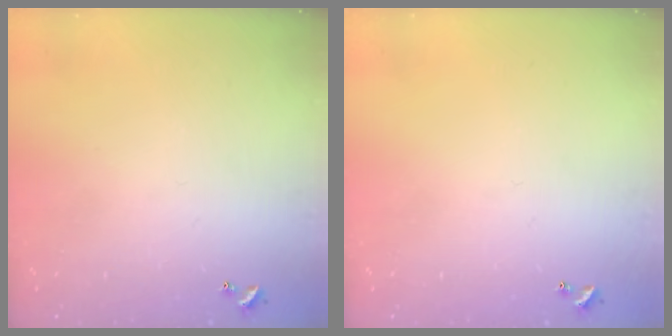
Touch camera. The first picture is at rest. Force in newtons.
{"total": 0.0}